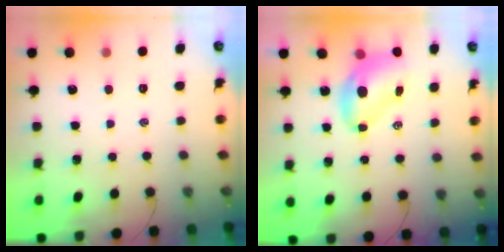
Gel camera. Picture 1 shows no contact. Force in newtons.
{"total": 7.9, "press": 7.7, "slide": 1.7}